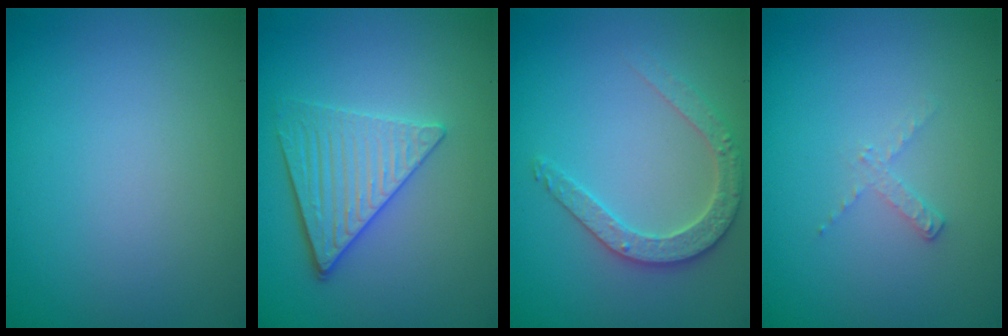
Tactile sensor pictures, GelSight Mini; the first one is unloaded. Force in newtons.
{"total": 4.1, "press": 3.5, "slide": 2.1}
{"total": 3.1, "press": 3.0, "slide": 0.7}
{"total": 1.1, "press": 1.1, "slide": 0.2}